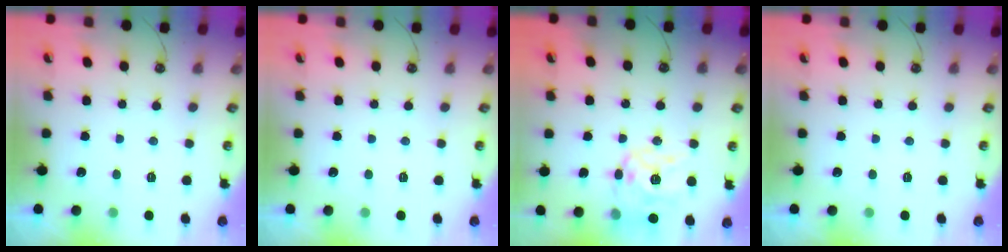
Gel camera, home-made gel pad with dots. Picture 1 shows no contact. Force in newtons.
{"total": 0.0}
{"total": 13.4, "press": 13.4, "slide": 1.3}
{"total": 0.0}